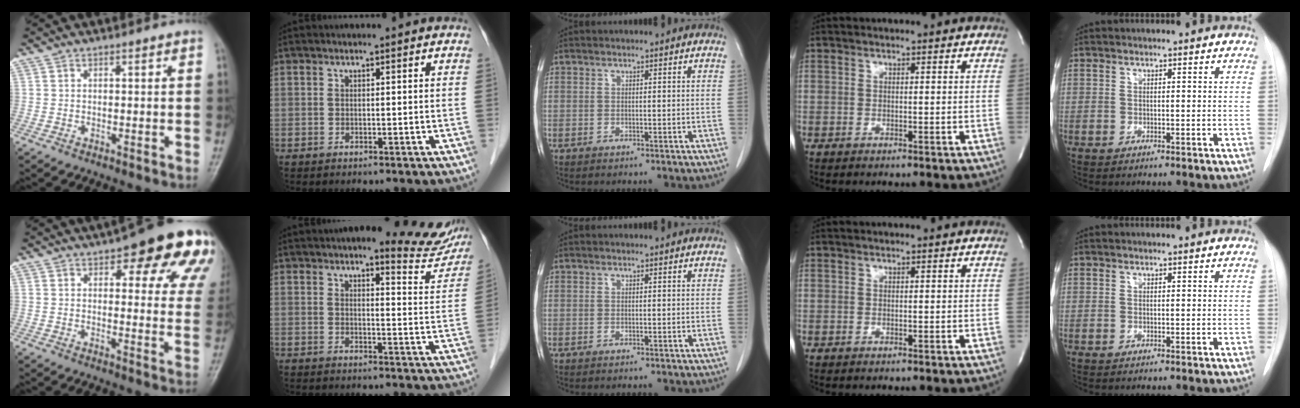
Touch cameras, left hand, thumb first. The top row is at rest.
{"thumb": {"total": 19.2, "force": [10.4, 7.0, 14.5], "torque": [-0.138, -0.025, 0.115]}, "index": {"total": 11.2, "force": [10.2, 2.3, 4.1], "torque": [-0.031, -0.021, 0.101]}}